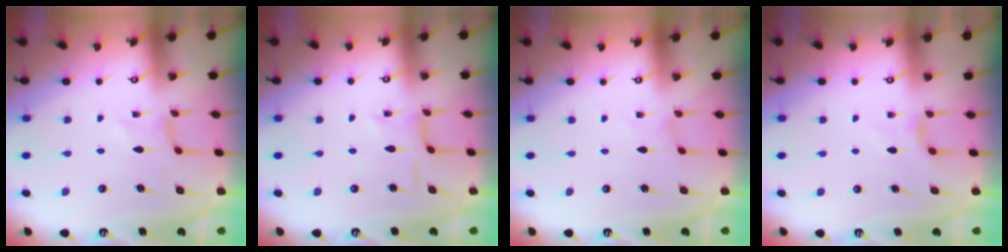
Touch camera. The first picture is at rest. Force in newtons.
{"total": 1.7, "press": 1.7, "slide": 0.3}
{"total": 0.0}
{"total": 3.8, "press": 3.7, "slide": 0.6}